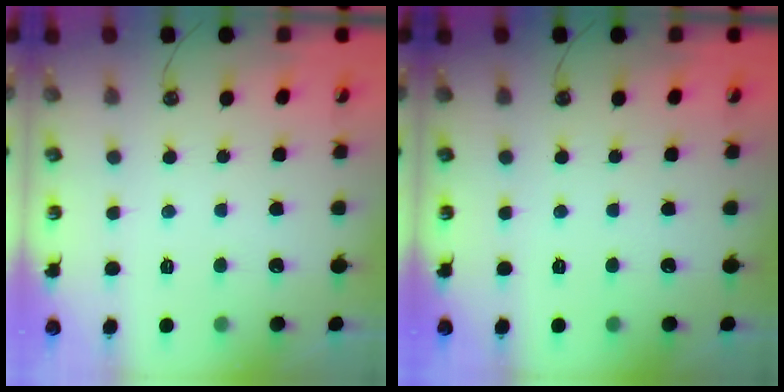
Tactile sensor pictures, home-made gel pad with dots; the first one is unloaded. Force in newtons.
{"total": 0.0}